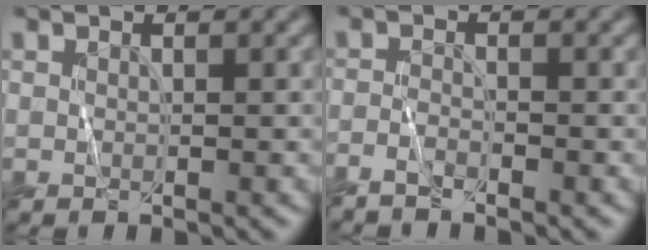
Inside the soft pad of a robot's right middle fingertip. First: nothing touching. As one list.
[{"total": 2.3, "force": [-2.2, 0.0, 0.7], "torque": [-0.010, 0.006, -0.045]}]